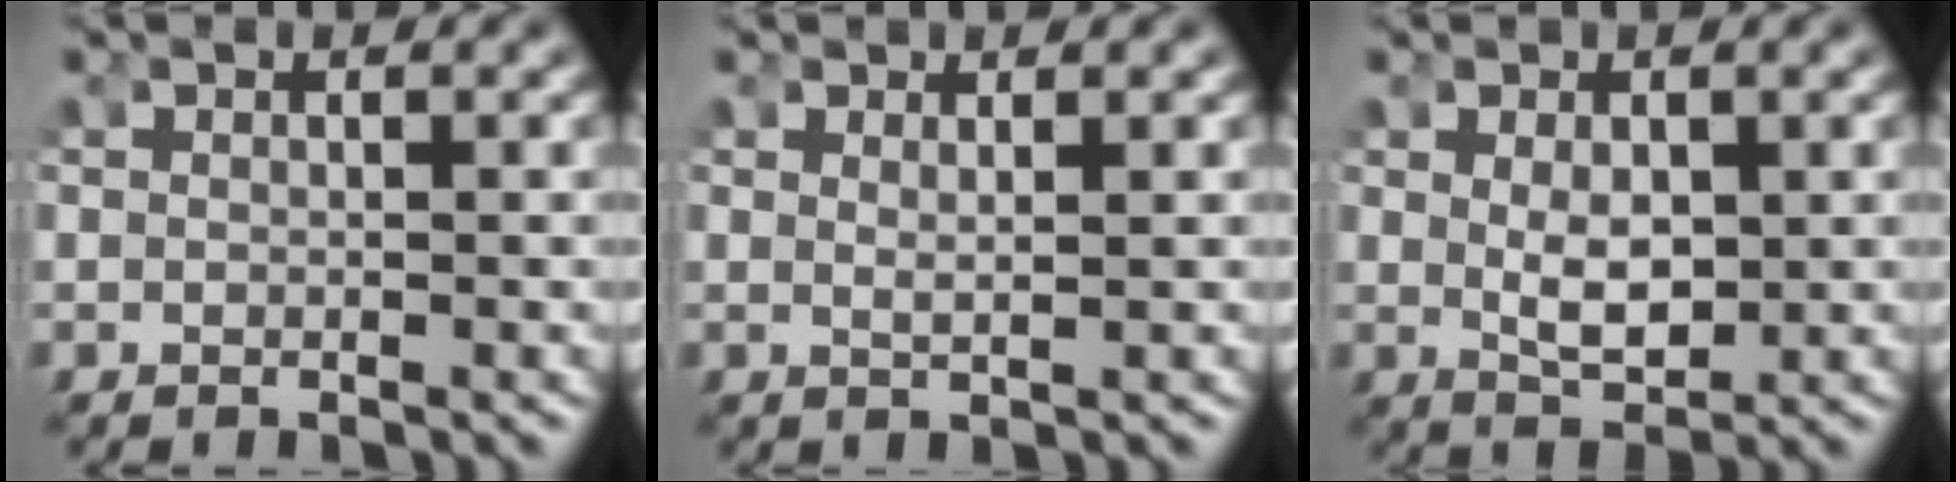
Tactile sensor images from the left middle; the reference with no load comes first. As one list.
[{"total": 1.0, "force": [0.6, -0.5, 0.5], "torque": [-0.018, -0.012, 0.021]}, {"total": 2.8, "force": [0.0, 1.3, 2.5], "torque": [-0.048, -0.020, 0.015]}]